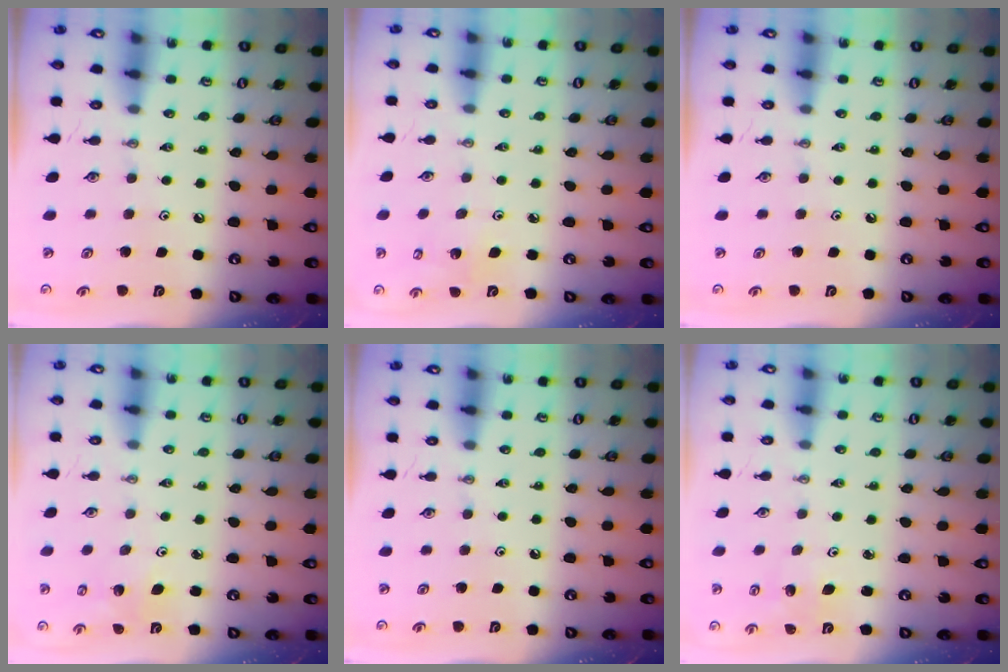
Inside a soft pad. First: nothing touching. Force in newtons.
{"total": 4.1, "press": 3.7, "slide": 1.8}
{"total": 0.0}
{"total": 4.5, "press": 4.3, "slide": 1.3}
{"total": 0.0}
{"total": 2.0, "press": 2.0, "slide": 0.1}